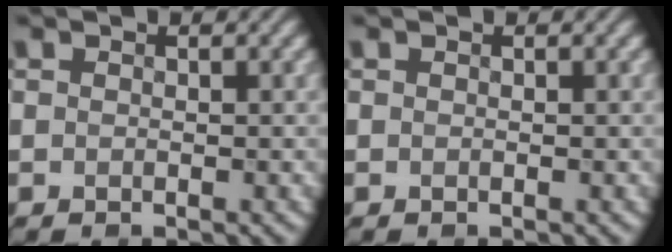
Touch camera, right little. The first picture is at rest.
{"total": 0.0}